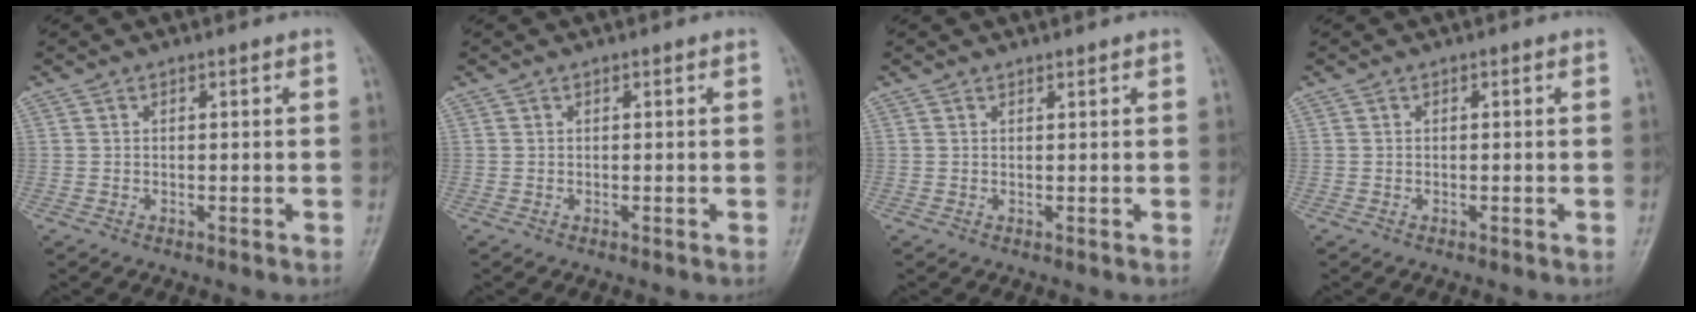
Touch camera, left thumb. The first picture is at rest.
{"total": 0.0}
{"total": 0.6, "force": [0.6, 0.0, 0.1], "torque": [-0.003, -0.005, 0.010]}
{"total": 0.0}